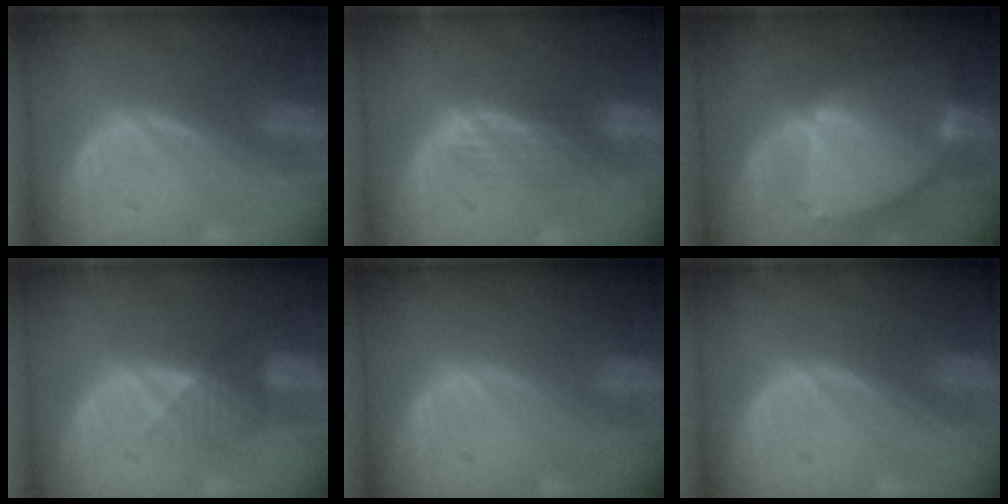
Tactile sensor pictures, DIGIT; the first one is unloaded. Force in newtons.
{"total": 3.8, "press": 3.2, "slide": 1.9}
{"total": 9.1, "press": 7.7, "slide": 4.8}
{"total": 3.7, "press": 3.4, "slide": 1.3}
{"total": 0.0}
{"total": 0.0}